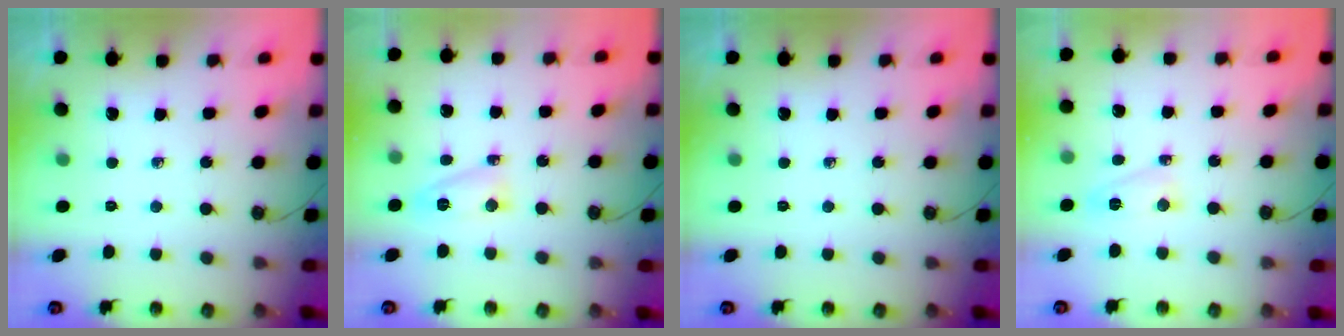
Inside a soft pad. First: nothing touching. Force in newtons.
{"total": 5.5, "press": 5.4, "slide": 0.8}
{"total": 0.0}
{"total": 3.8, "press": 3.6, "slide": 1.0}